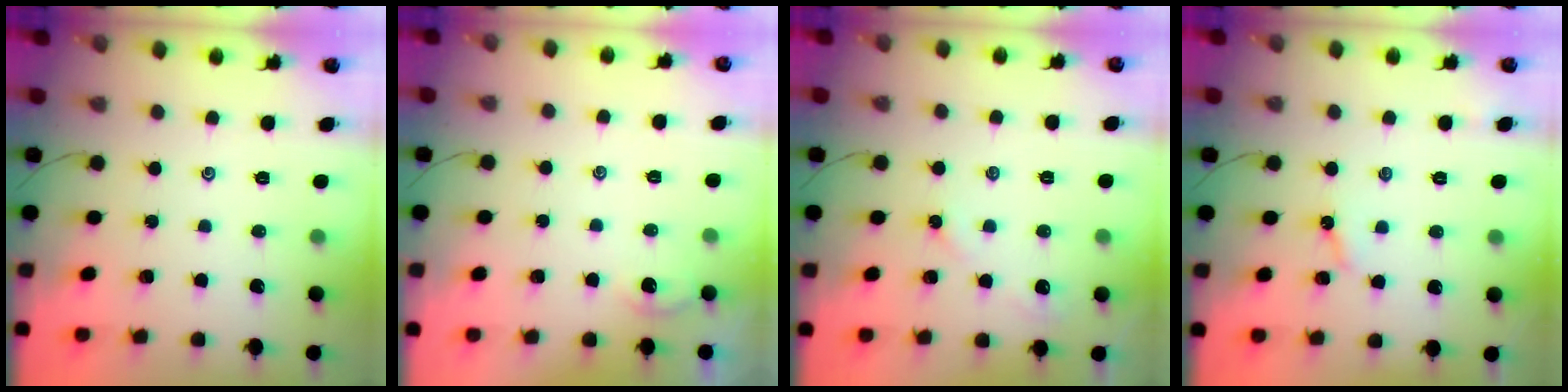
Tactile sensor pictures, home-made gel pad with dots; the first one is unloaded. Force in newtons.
{"total": 0.8, "press": 0.8, "slide": 0.2}
{"total": 4.6, "press": 4.6, "slide": 0.4}
{"total": 3.5, "press": 3.5, "slide": 0.3}